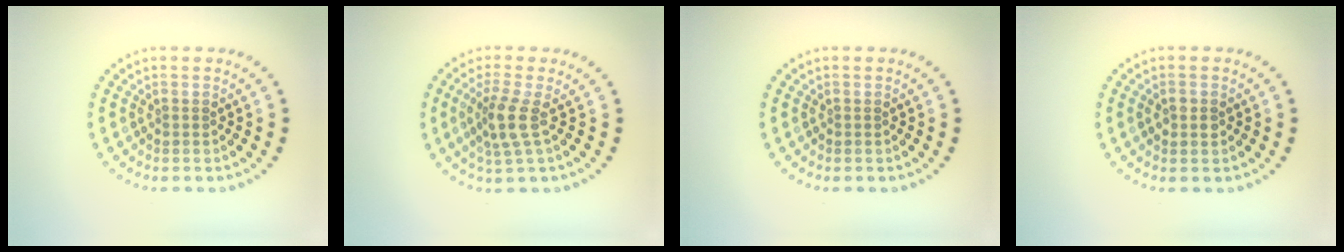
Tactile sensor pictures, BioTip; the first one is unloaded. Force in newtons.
{"total": 2.8, "press": 2.2, "slide": 1.8}
{"total": 0.0}
{"total": 1.7, "press": 1.7, "slide": 0.1}